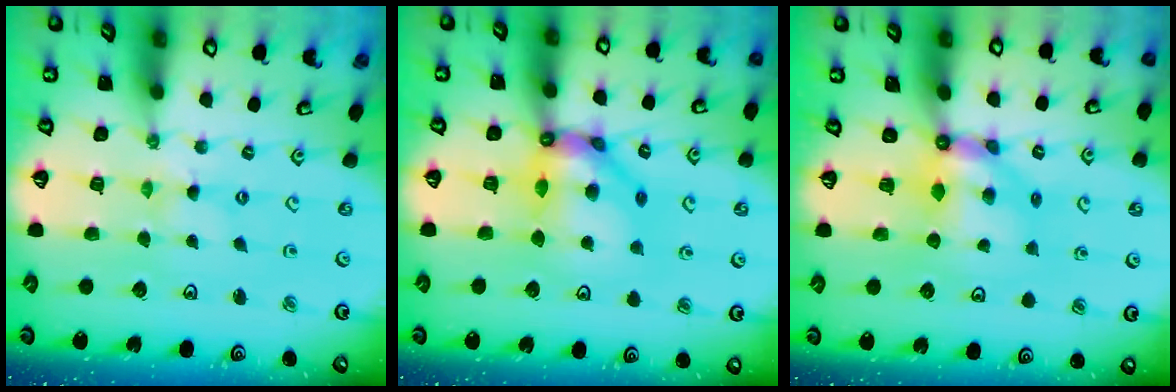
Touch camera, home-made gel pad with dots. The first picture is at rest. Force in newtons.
{"total": 12.4, "press": 12.2, "slide": 2.4}
{"total": 6.0, "press": 5.9, "slide": 0.4}